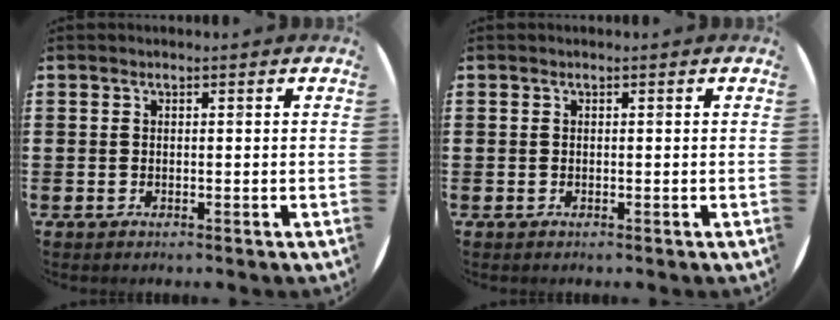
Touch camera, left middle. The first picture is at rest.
{"total": 0.0}